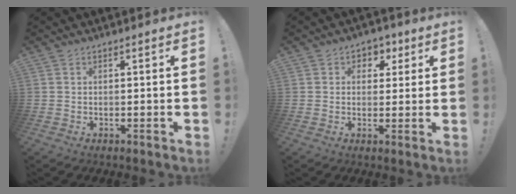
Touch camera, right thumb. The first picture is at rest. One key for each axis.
{"total": 4.6, "fx": 1.4, "fy": 4.2, "fz": 1.2, "tx": 0.000, "ty": -0.007, "tz": 0.023}